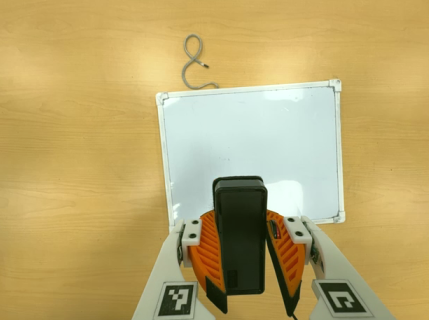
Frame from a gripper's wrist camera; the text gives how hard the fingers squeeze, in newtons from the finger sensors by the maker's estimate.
{"total": 11.1, "left": 10.2, "right": 12.1}